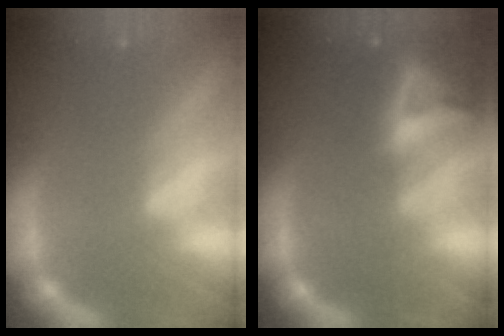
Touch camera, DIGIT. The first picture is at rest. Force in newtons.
{"total": 9.4}